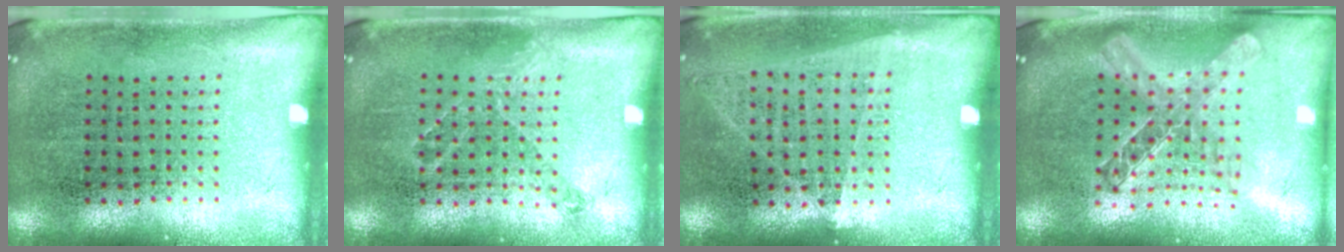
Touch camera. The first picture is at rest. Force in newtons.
{"total": 0.8, "press": 0.7, "slide": 0.4}
{"total": 1.0, "press": 0.9, "slide": 0.4}
{"total": 1.9, "press": 1.7, "slide": 1.0}